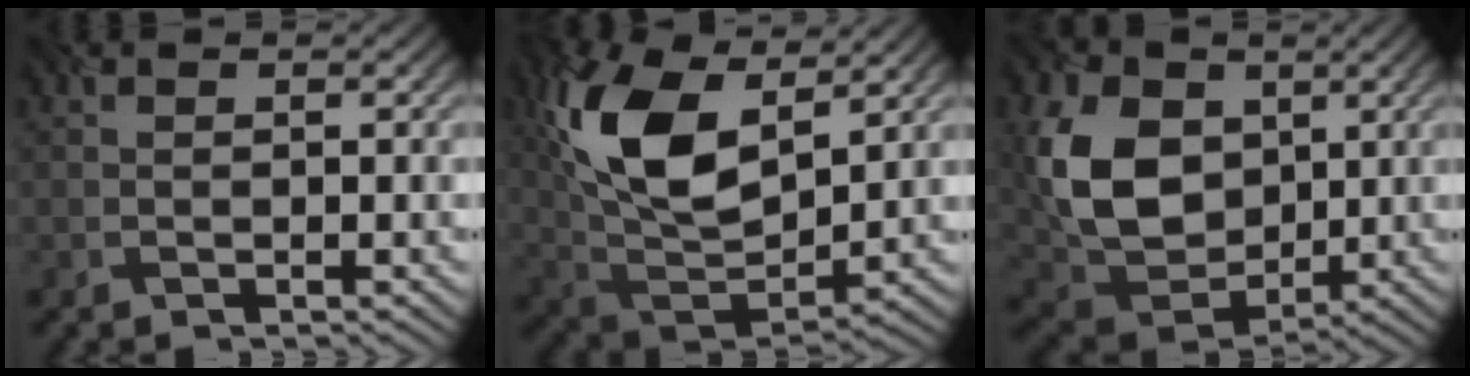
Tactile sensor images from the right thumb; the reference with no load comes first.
{"total": 12.5, "force": [5.0, 6.5, 9.5], "torque": [-0.234, 0.012, 0.108]}
{"total": 10.6, "force": [2.0, 8.3, 6.2], "torque": [-0.170, 0.005, 0.042]}